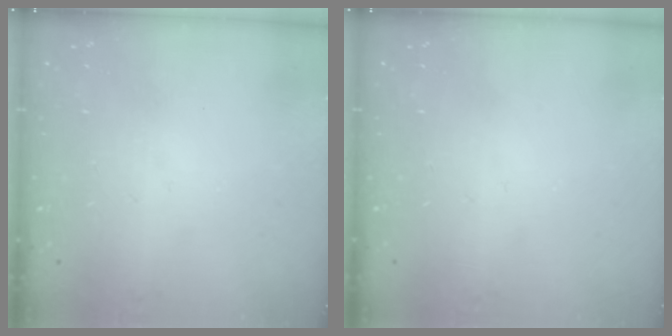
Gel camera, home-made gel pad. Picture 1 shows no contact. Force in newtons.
{"total": 0.0}